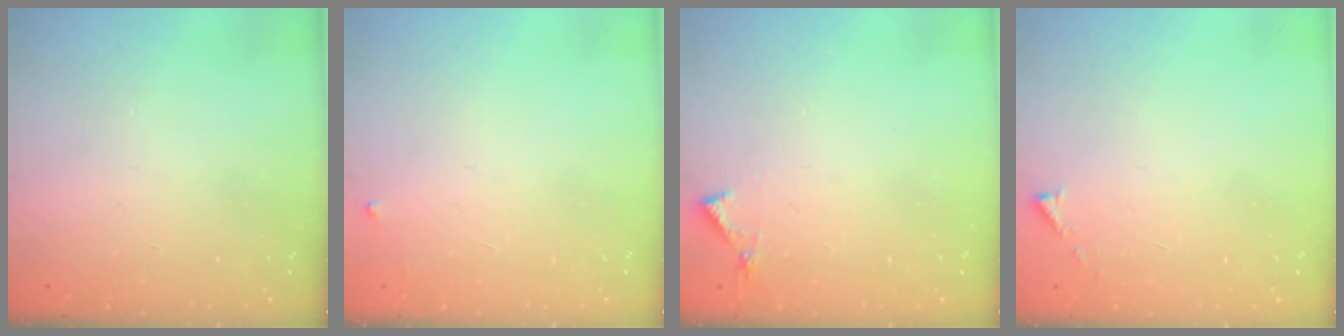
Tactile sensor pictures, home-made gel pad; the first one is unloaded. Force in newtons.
{"total": 2.6, "press": 2.6, "slide": 0.4}
{"total": 4.1, "press": 4.1, "slide": 0.5}
{"total": 2.9, "press": 2.9, "slide": 0.4}